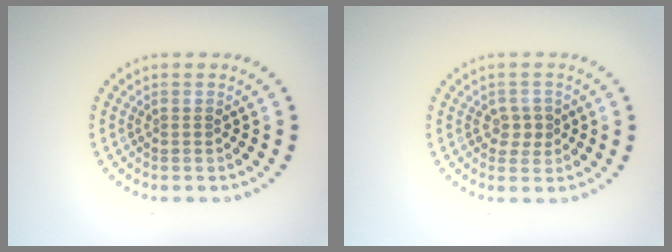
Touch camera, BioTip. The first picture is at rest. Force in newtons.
{"total": 1.8, "press": 1.7, "slide": 0.5}